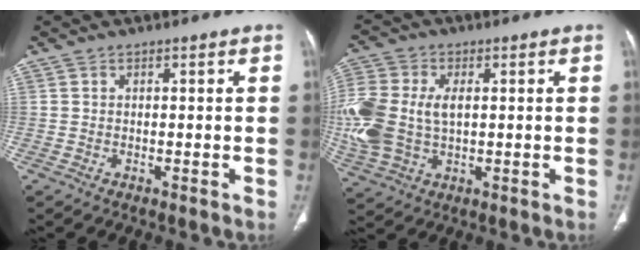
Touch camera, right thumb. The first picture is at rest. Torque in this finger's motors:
{"motor_torque": [0.16, 0.22, 1.33, 0.29, 0.16]}